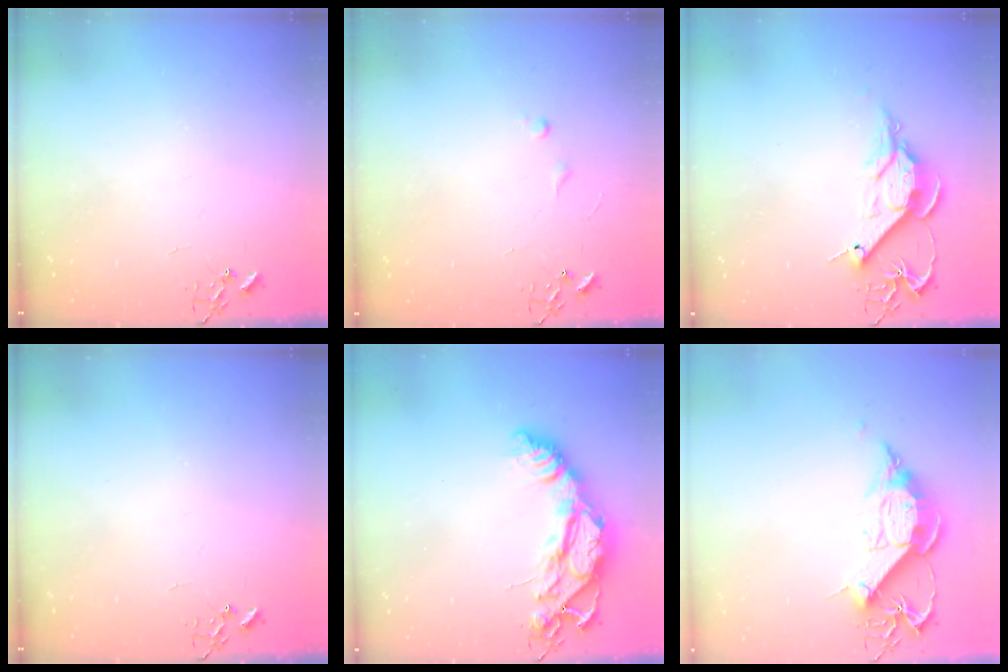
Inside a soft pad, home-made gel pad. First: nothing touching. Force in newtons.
{"total": 5.3, "press": 5.3, "slide": 0.6}
{"total": 11.9, "press": 11.8, "slide": 1.2}
{"total": 0.0}
{"total": 19.9, "press": 19.8, "slide": 1.8}
{"total": 13.9, "press": 13.9, "slide": 1.1}